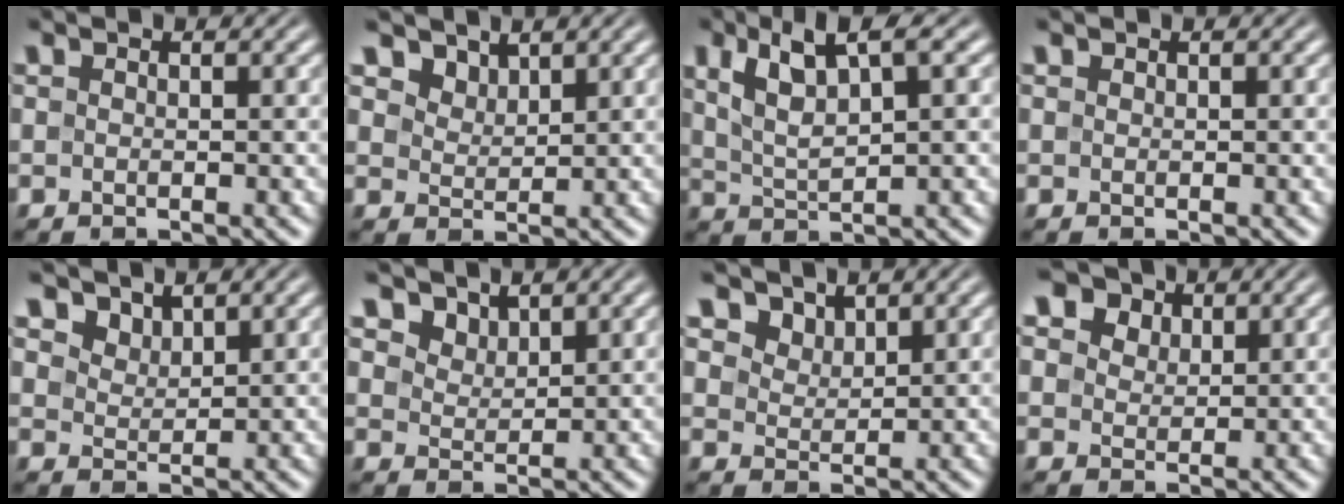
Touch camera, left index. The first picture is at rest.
{"total": 2.5, "force": [2.1, 1.3, 0.6], "torque": [-0.029, -0.020, 0.052]}
{"total": 4.8, "force": [2.4, 1.4, 3.9], "torque": [-0.088, 0.007, 0.048]}
{"total": 0.0}
{"total": 2.2, "force": [1.8, 1.1, 0.6], "torque": [-0.025, -0.017, 0.047]}
{"total": 2.7, "force": [2.2, 1.4, 0.7], "torque": [-0.032, -0.019, 0.055]}
{"total": 3.0, "force": [2.4, 1.6, 0.8], "torque": [-0.036, -0.019, 0.060]}
{"total": 10.5, "force": [6.6, 6.5, 4.9], "torque": [-0.106, 0.025, 0.087]}